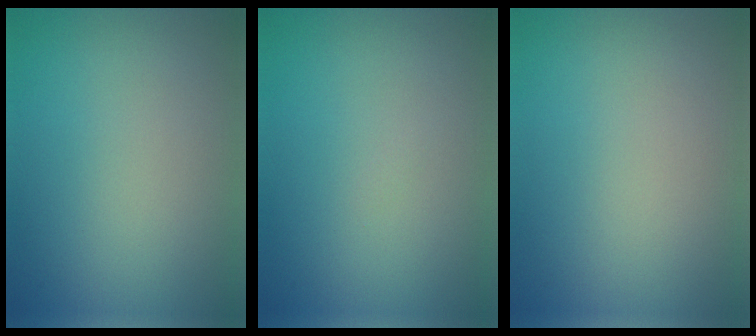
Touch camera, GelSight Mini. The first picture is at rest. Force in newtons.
{"total": 0.0}
{"total": 0.0}